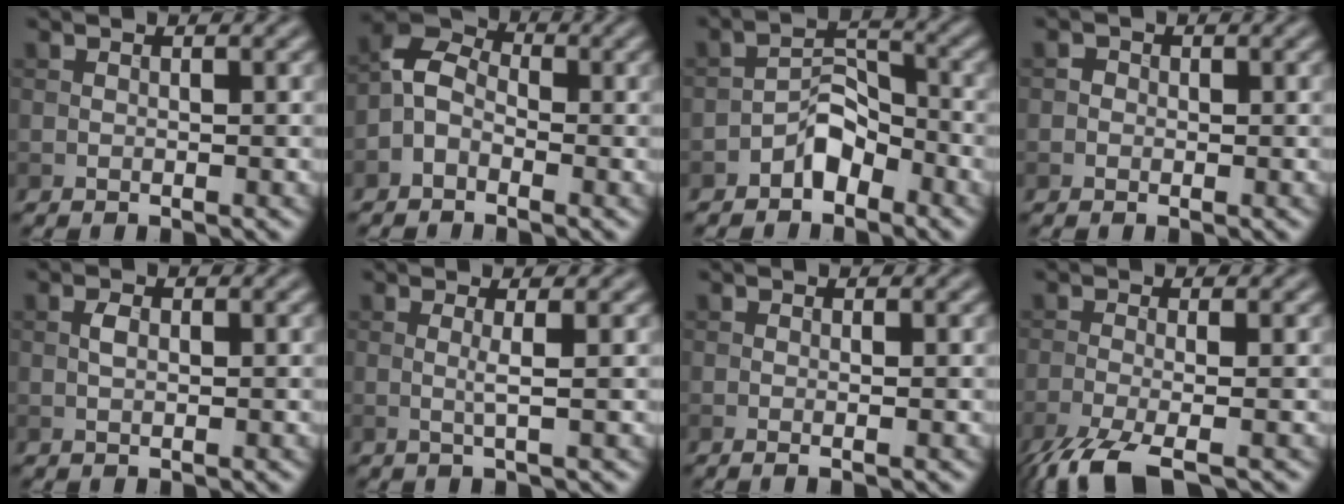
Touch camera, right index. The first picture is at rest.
{"total": 3.6, "force": [-1.5, 2.5, 2.1], "torque": [-0.041, 0.015, -0.042]}
{"total": 3.2, "force": [-2.2, 1.7, 1.6], "torque": [-0.021, 0.017, -0.041]}
{"total": 0.8, "force": [-0.1, 0.8, 0.2], "torque": [0.002, -0.002, -0.007]}
{"total": 1.1, "force": [0.2, 0.6, 0.9], "torque": [-0.020, 0.001, 0.002]}
{"total": 1.4, "force": [0.2, 0.2, 1.4], "torque": [-0.030, 0.000, -0.002]}
{"total": 1.0, "force": [-0.1, 0.3, 0.9], "torque": [-0.013, -0.004, -0.005]}
{"total": 6.1, "force": [-4.0, 1.6, 4.4], "torque": [-0.079, -0.017, -0.084]}